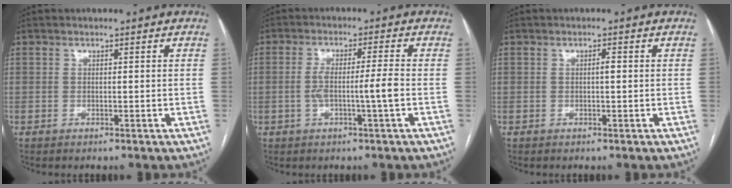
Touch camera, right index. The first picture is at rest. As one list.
[{"total": 5.3, "force": [-1.2, -0.4, 5.2], "torque": [-0.101, 0.009, -0.018]}, {"total": 0.9, "force": [0.0, 0.1, 0.8], "torque": [-0.012, 0.001, -0.001]}]